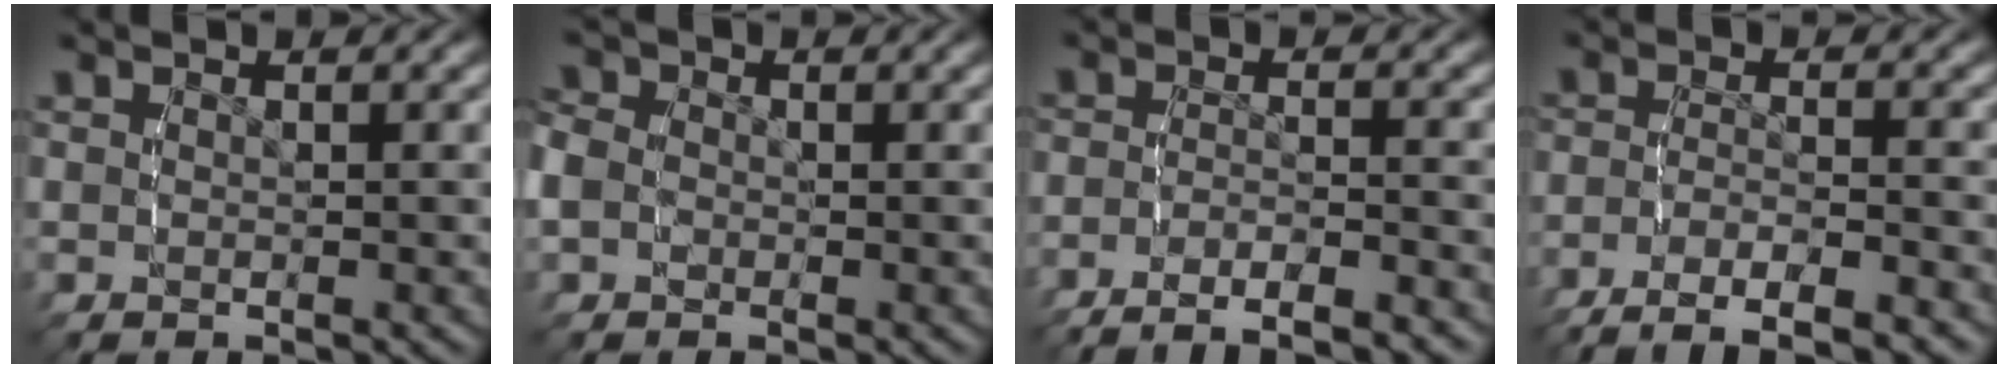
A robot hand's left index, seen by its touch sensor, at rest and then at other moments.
{"total": 3.9, "force": [-0.4, 3.6, 1.4], "torque": [-0.049, -0.005, -0.012]}
{"total": 6.5, "force": [-5.7, 2.0, 2.3], "torque": [-0.041, -0.013, -0.092]}
{"total": 7.7, "force": [-6.5, 2.4, 3.3], "torque": [-0.057, -0.018, -0.098]}